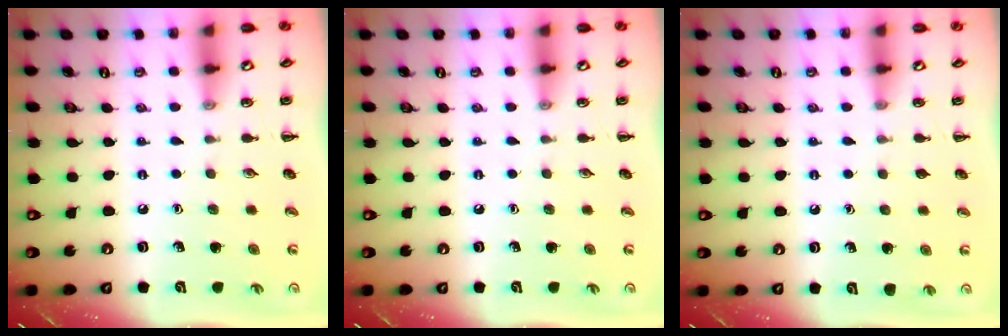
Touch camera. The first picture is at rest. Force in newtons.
{"total": 0.0}
{"total": 0.0}